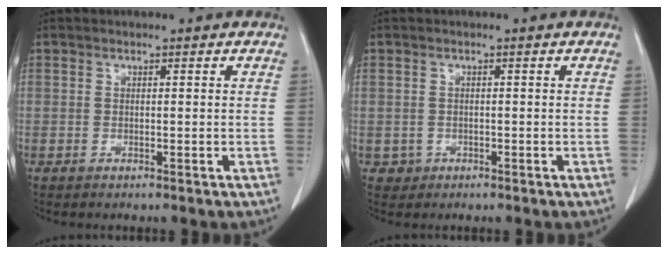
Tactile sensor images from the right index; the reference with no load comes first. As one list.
[{"total": 1.6, "force": [-0.4, 1.5, -0.1], "torque": [0.006, 0.007, -0.003]}]